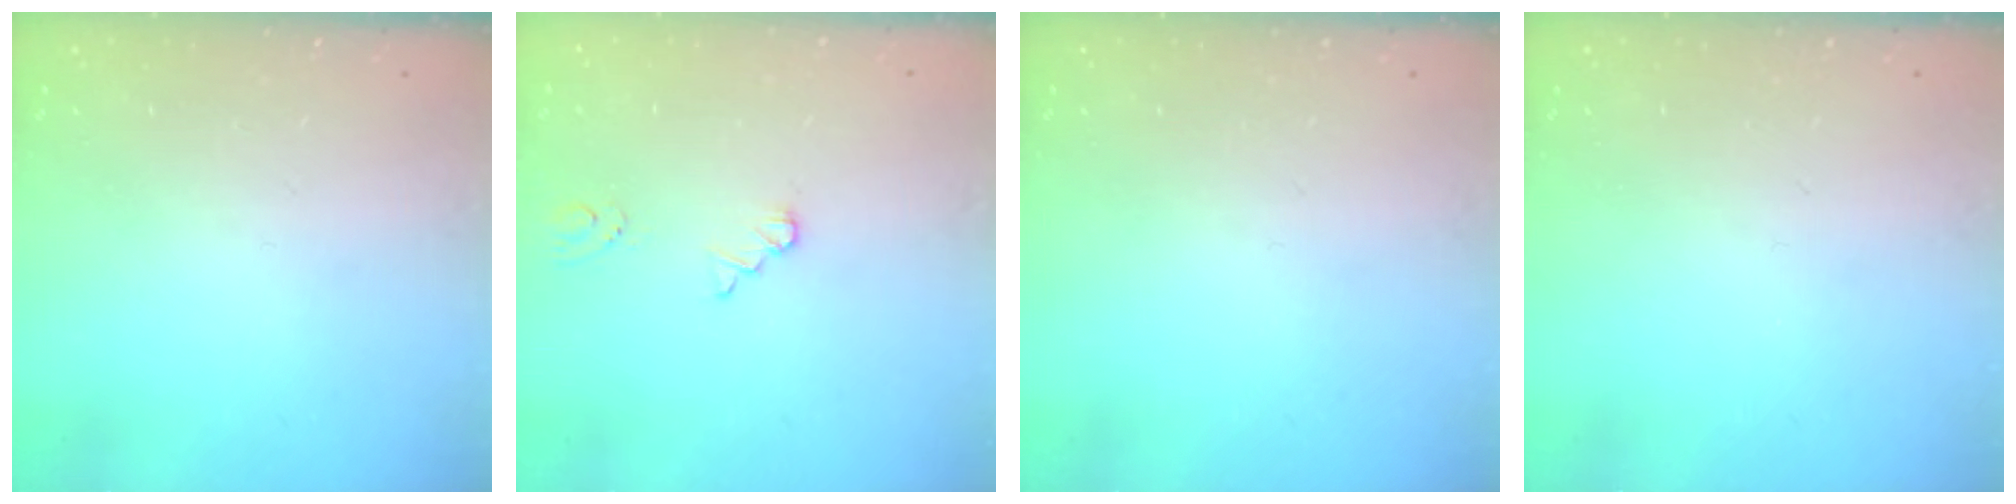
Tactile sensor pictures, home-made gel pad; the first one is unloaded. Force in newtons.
{"total": 1.1, "press": 1.1, "slide": 0.1}
{"total": 0.0}
{"total": 0.0}